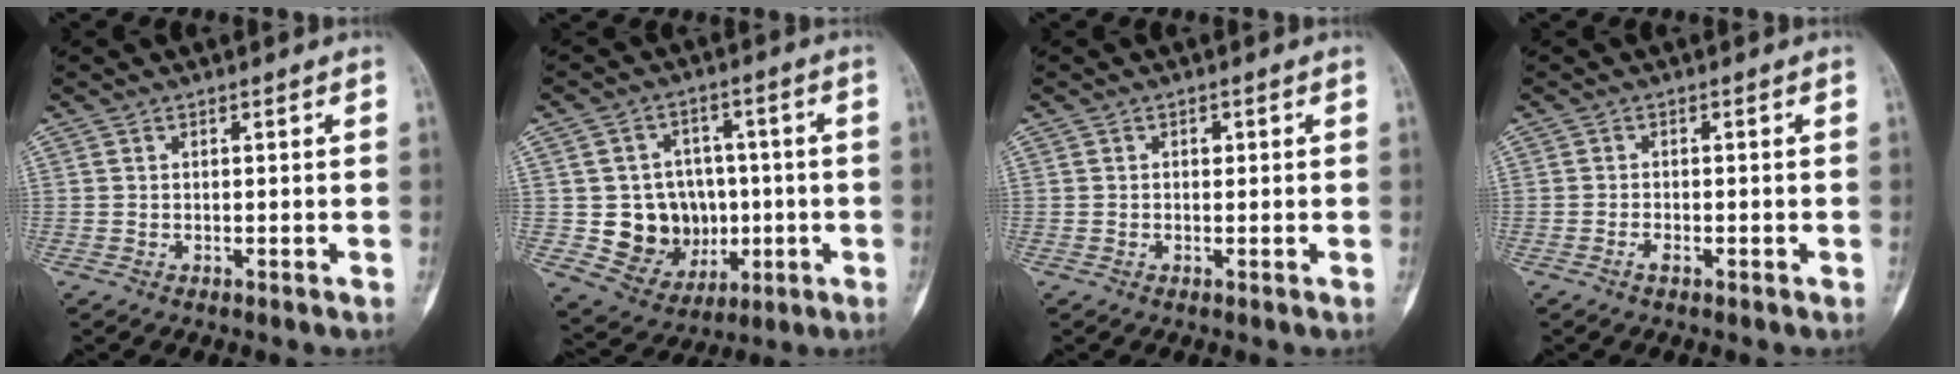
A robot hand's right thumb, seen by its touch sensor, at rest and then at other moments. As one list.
[{"total": 12.7, "force": [-1.3, 11.1, 6.0], "torque": [-0.040, 0.014, 0.000]}, {"total": 0.9, "force": [0.2, 0.7, 0.5], "torque": [-0.003, 0.002, 0.001]}, {"total": 1.1, "force": [-0.6, 0.5, 0.8], "torque": [-0.016, 0.002, -0.013]}]